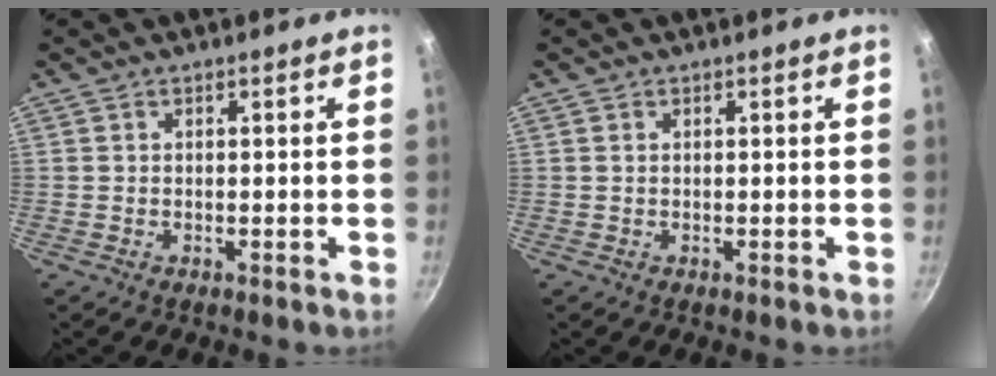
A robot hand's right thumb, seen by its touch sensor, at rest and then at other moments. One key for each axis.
{"total": 0.0}